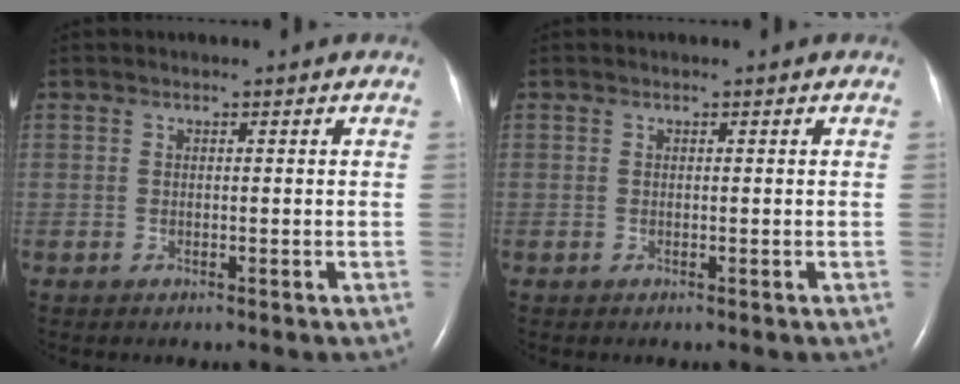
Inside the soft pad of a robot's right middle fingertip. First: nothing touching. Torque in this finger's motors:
{"motor_torque": [-0.02, 0.09, 0.07, 0.01]}